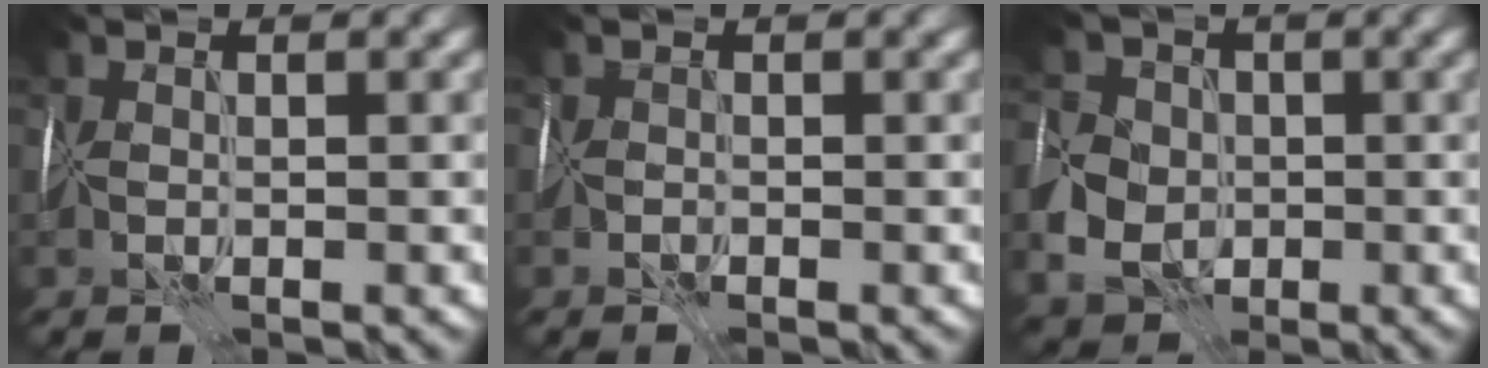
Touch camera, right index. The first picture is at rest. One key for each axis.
{"total": 0.9, "fx": -0.7, "fy": 0.4, "fz": 0.3, "tx": -0.005, "ty": -0.001, "tz": -0.018}
{"total": 5.4, "fx": -1.0, "fy": 4.7, "fz": 2.6, "tx": -0.061, "ty": 0.003, "tz": -0.029}